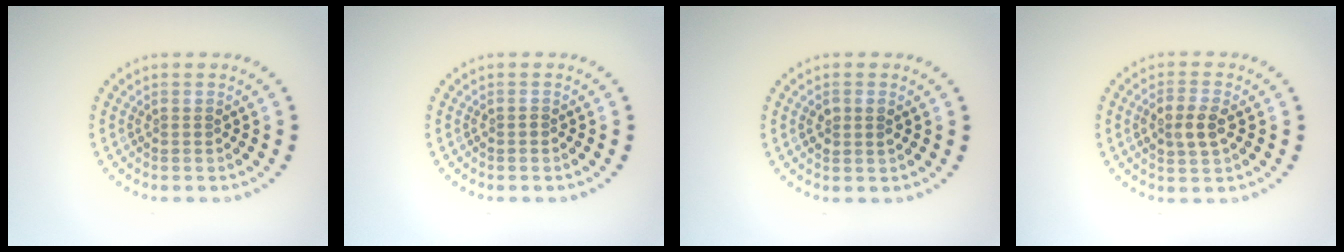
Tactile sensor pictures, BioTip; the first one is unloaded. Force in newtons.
{"total": 0.5, "press": 0.5, "slide": 0.2}
{"total": 1.4, "press": 1.3, "slide": 0.3}
{"total": 2.7, "press": 2.7, "slide": 0.4}